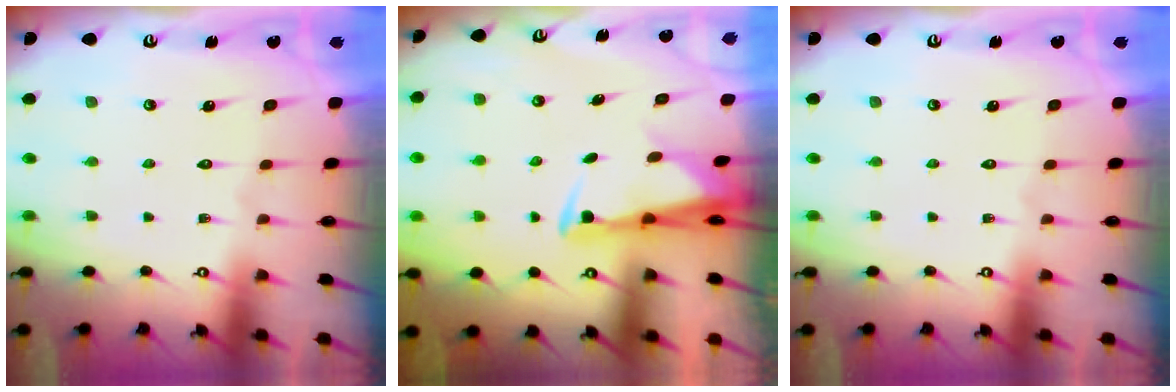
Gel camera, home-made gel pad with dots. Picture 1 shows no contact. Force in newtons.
{"total": 3.0, "press": 2.9, "slide": 0.9}
{"total": 0.0}